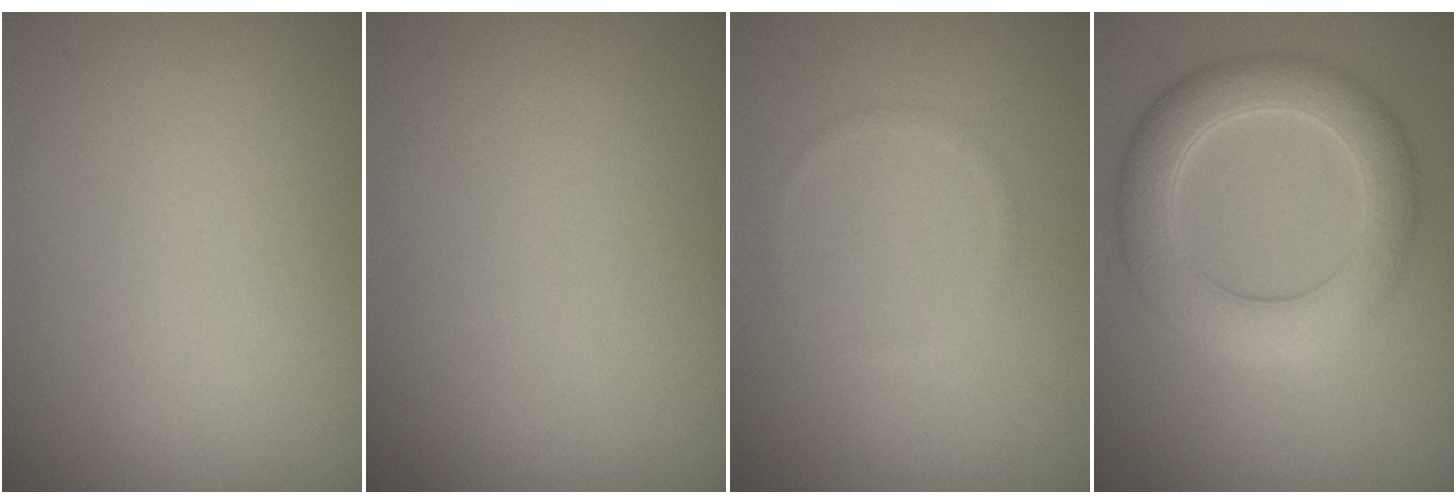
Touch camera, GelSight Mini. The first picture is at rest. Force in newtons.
{"total": 0.0}
{"total": 0.6, "press": 0.6, "slide": 0.1}
{"total": 6.2, "press": 6.2, "slide": 0.3}